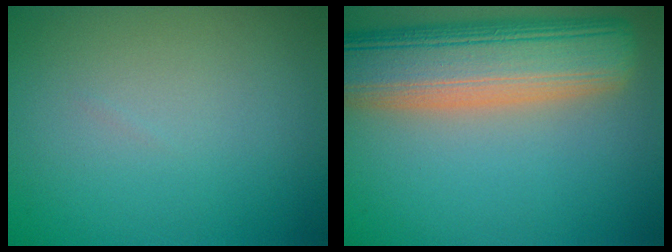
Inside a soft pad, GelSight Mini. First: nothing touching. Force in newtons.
{"total": 11.1, "press": 11.0, "slide": 1.1}